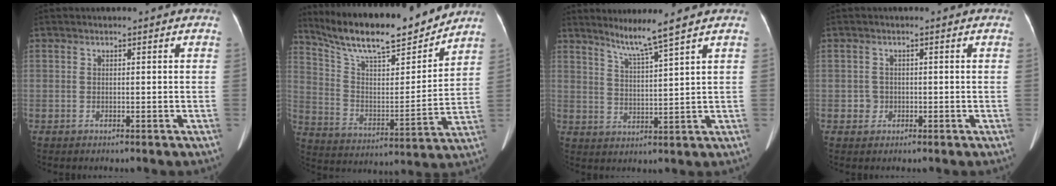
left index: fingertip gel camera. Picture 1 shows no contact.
{"total": 19.0, "force": [16.9, 2.2, 8.5], "torque": [-0.155, -0.005, 0.283]}
{"total": 5.7, "force": [4.5, -1.6, 3.1], "torque": [-0.062, -0.013, 0.088]}
{"total": 1.6, "force": [-0.4, 1.5, 0.1], "torque": [0.003, 0.005, -0.007]}